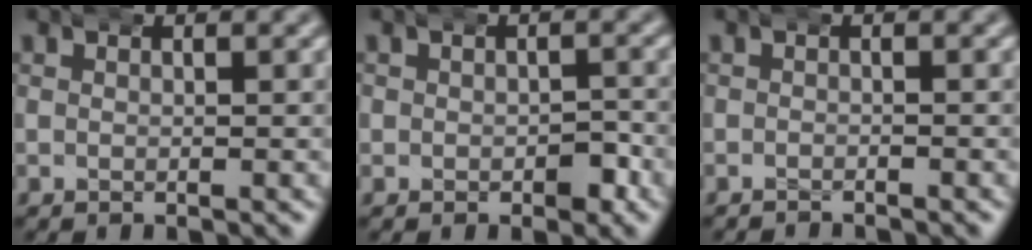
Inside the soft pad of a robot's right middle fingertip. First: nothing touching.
{"total": 1.9, "force": [-0.9, 1.3, 1.0], "torque": [-0.019, 0.000, -0.017]}
{"total": 1.7, "force": [-1.7, 0.2, 0.1], "torque": [-0.007, -0.009, -0.024]}